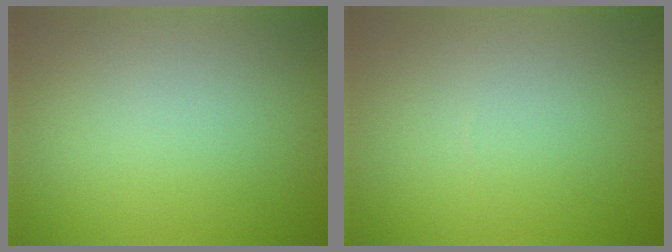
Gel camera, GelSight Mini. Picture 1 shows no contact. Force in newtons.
{"total": 0.0}